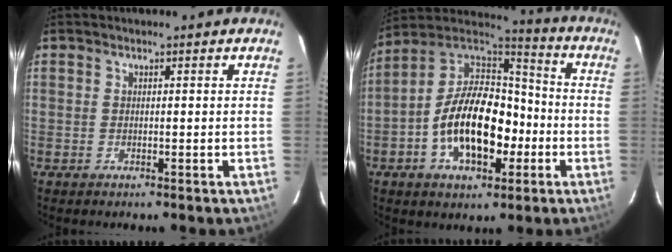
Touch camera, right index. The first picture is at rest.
{"total": 18.2, "force": [-4.7, 9.8, 14.6], "torque": [-0.274, 0.019, -0.078]}